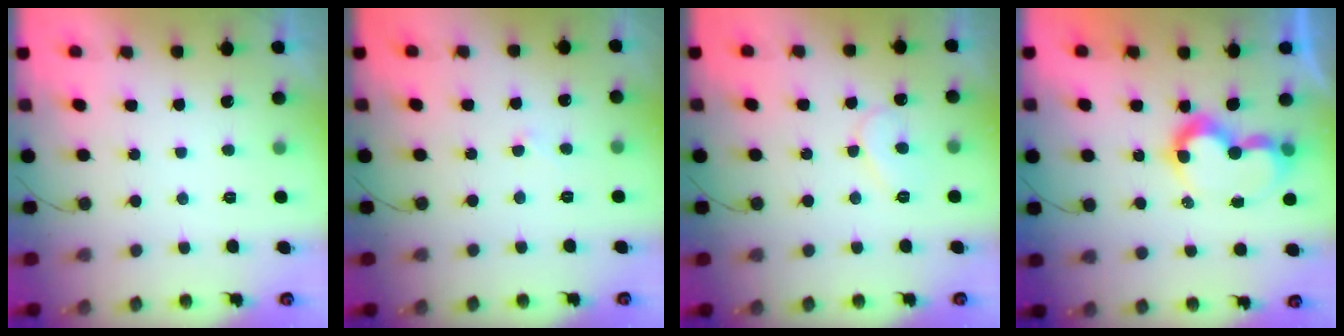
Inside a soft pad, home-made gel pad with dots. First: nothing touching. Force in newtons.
{"total": 2.9, "press": 2.9, "slide": 0.3}
{"total": 7.5, "press": 7.4, "slide": 0.7}
{"total": 9.0, "press": 9.0, "slide": 0.6}